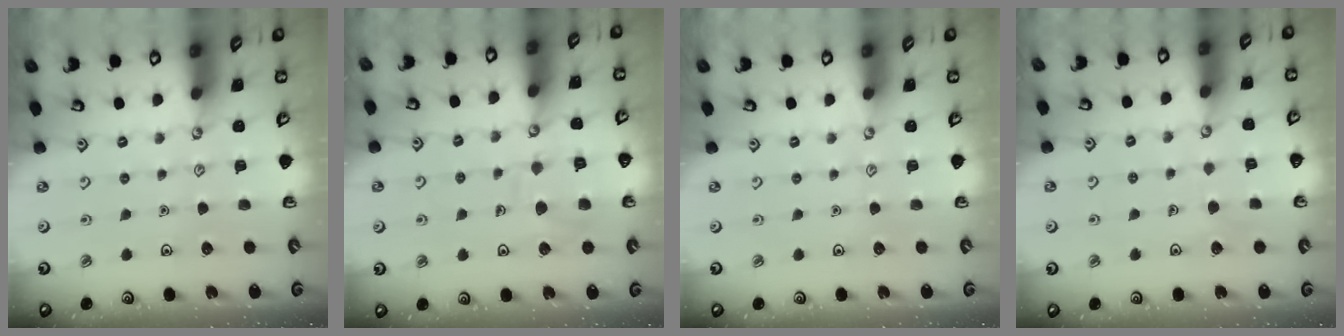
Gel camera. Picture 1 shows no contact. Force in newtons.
{"total": 9.2, "press": 9.2, "slide": 0.7}
{"total": 0.0}
{"total": 1.8, "press": 1.8, "slide": 0.0}